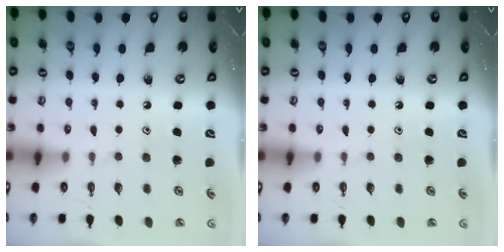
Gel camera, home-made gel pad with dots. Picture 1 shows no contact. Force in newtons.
{"total": 0.0}